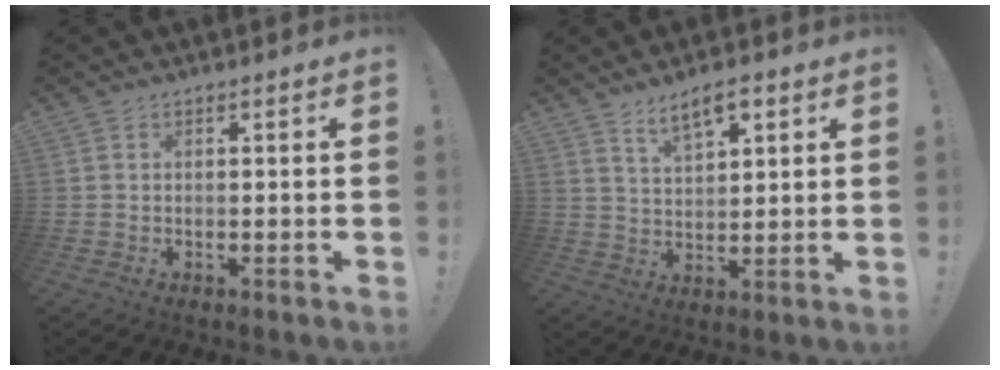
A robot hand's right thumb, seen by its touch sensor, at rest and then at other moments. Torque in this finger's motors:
{"motor_torque": [0.01, 0.01, 0.01, 0.09, 0.12]}